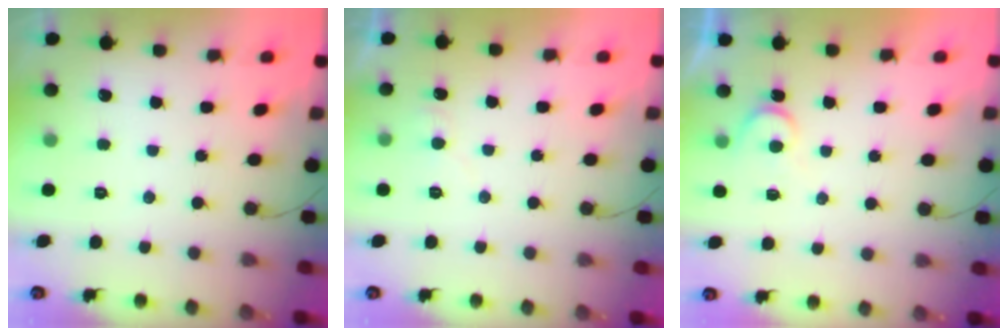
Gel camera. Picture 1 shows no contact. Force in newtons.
{"total": 4.5, "press": 4.4, "slide": 0.5}
{"total": 4.4, "press": 4.4, "slide": 0.4}